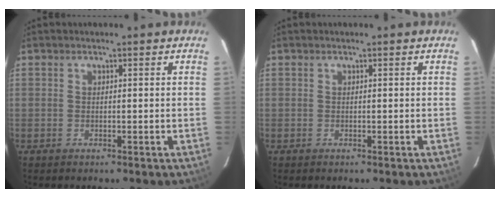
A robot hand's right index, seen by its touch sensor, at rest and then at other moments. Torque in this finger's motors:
{"motor_torque": [0.00, 0.00, 0.00, 0.01]}